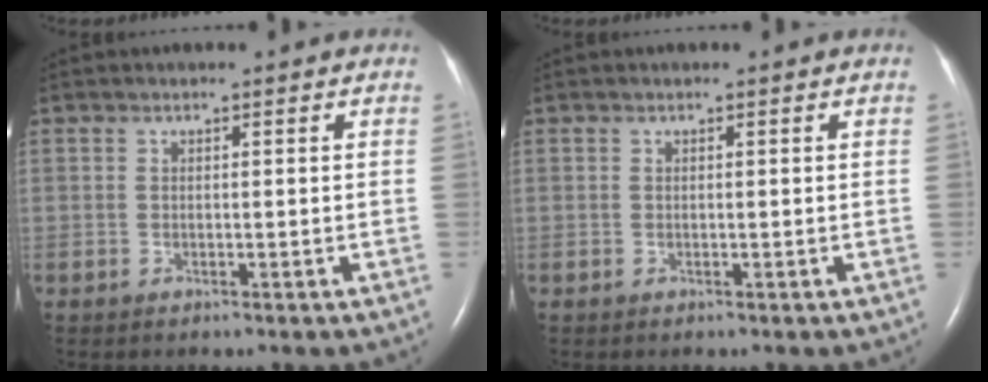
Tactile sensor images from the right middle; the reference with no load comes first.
{"total": 0.0}